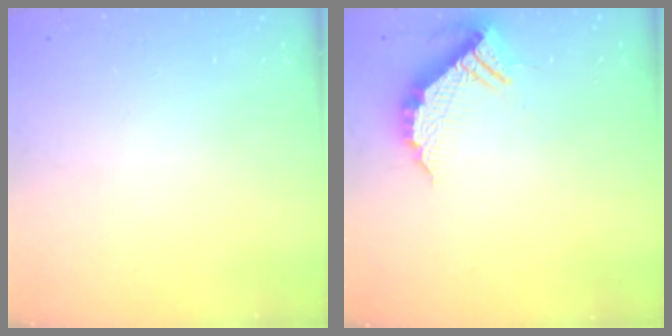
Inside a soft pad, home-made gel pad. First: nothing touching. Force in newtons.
{"total": 12.0, "press": 12.0, "slide": 0.8}